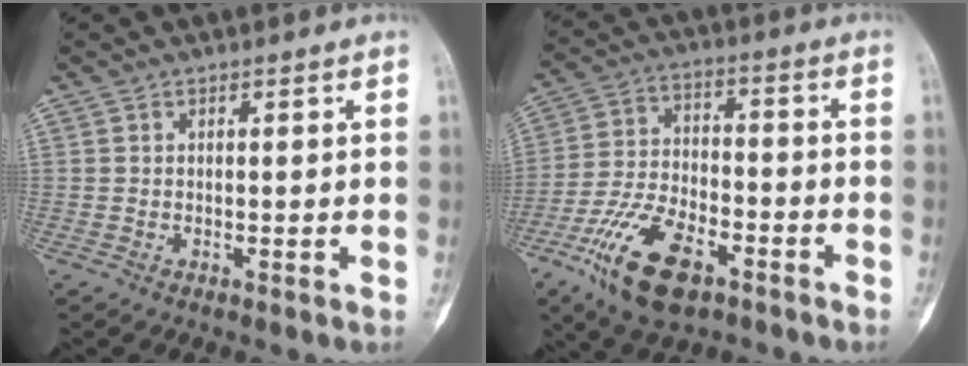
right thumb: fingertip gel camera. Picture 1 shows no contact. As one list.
[{"total": 16.0, "force": [-8.9, 7.8, 10.8], "torque": [-0.192, 0.038, -0.160]}]